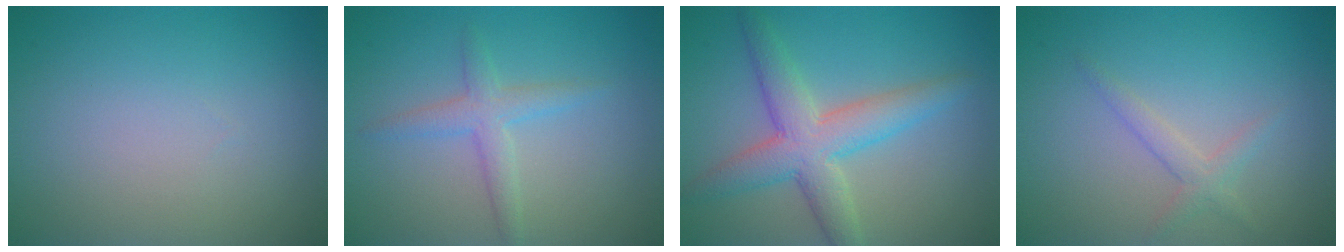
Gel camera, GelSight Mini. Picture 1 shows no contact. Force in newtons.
{"total": 2.3, "press": 2.3, "slide": 0.0}
{"total": 5.4, "press": 5.4, "slide": 0.2}
{"total": 1.6, "press": 1.6, "slide": 0.1}